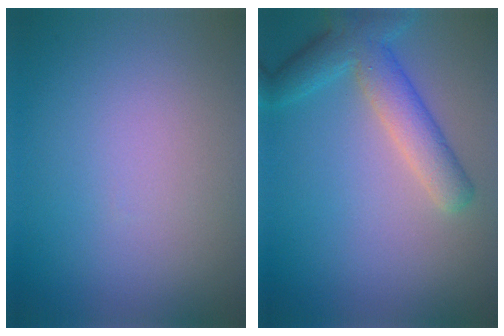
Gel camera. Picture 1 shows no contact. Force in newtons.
{"total": 4.6, "press": 4.6, "slide": 0.2}